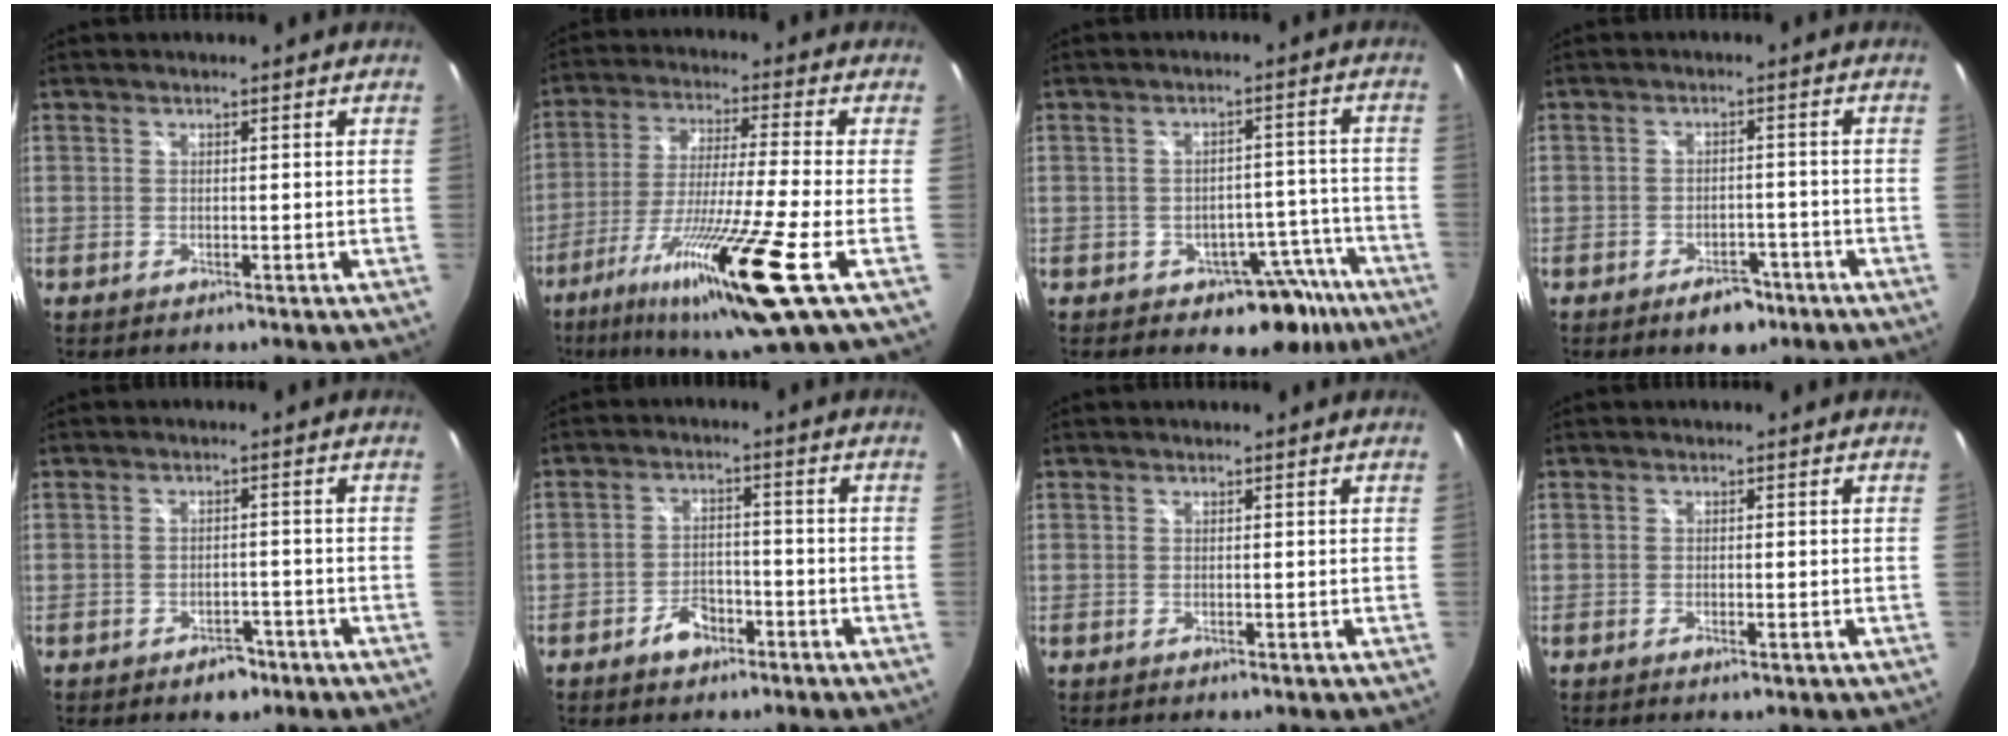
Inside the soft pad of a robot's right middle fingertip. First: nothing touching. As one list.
[{"total": 17.5, "force": [-8.7, -0.9, 15.2], "torque": [-0.298, -0.045, -0.158]}, {"total": 8.8, "force": [-5.6, 5.8, 3.6], "torque": [-0.041, 0.039, -0.055]}, {"total": 5.3, "force": [-3.7, 3.0, 2.5], "torque": [-0.046, 0.006, -0.041]}, {"total": 3.9, "force": [-2.7, 2.4, 1.5], "torque": [-0.030, 0.002, -0.032]}, {"total": 4.8, "force": [-3.2, 2.9, 2.0], "torque": [-0.047, 0.009, -0.046]}, {"total": 0.0}, {"total": 0.9, "force": [-0.5, 0.2, 0.7], "torque": [-0.012, 0.000, -0.009]}]